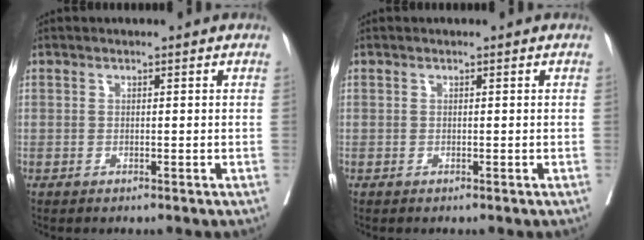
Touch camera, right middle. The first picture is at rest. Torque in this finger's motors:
{"motor_torque": [-0.05, -0.03, 0.00, 0.00]}